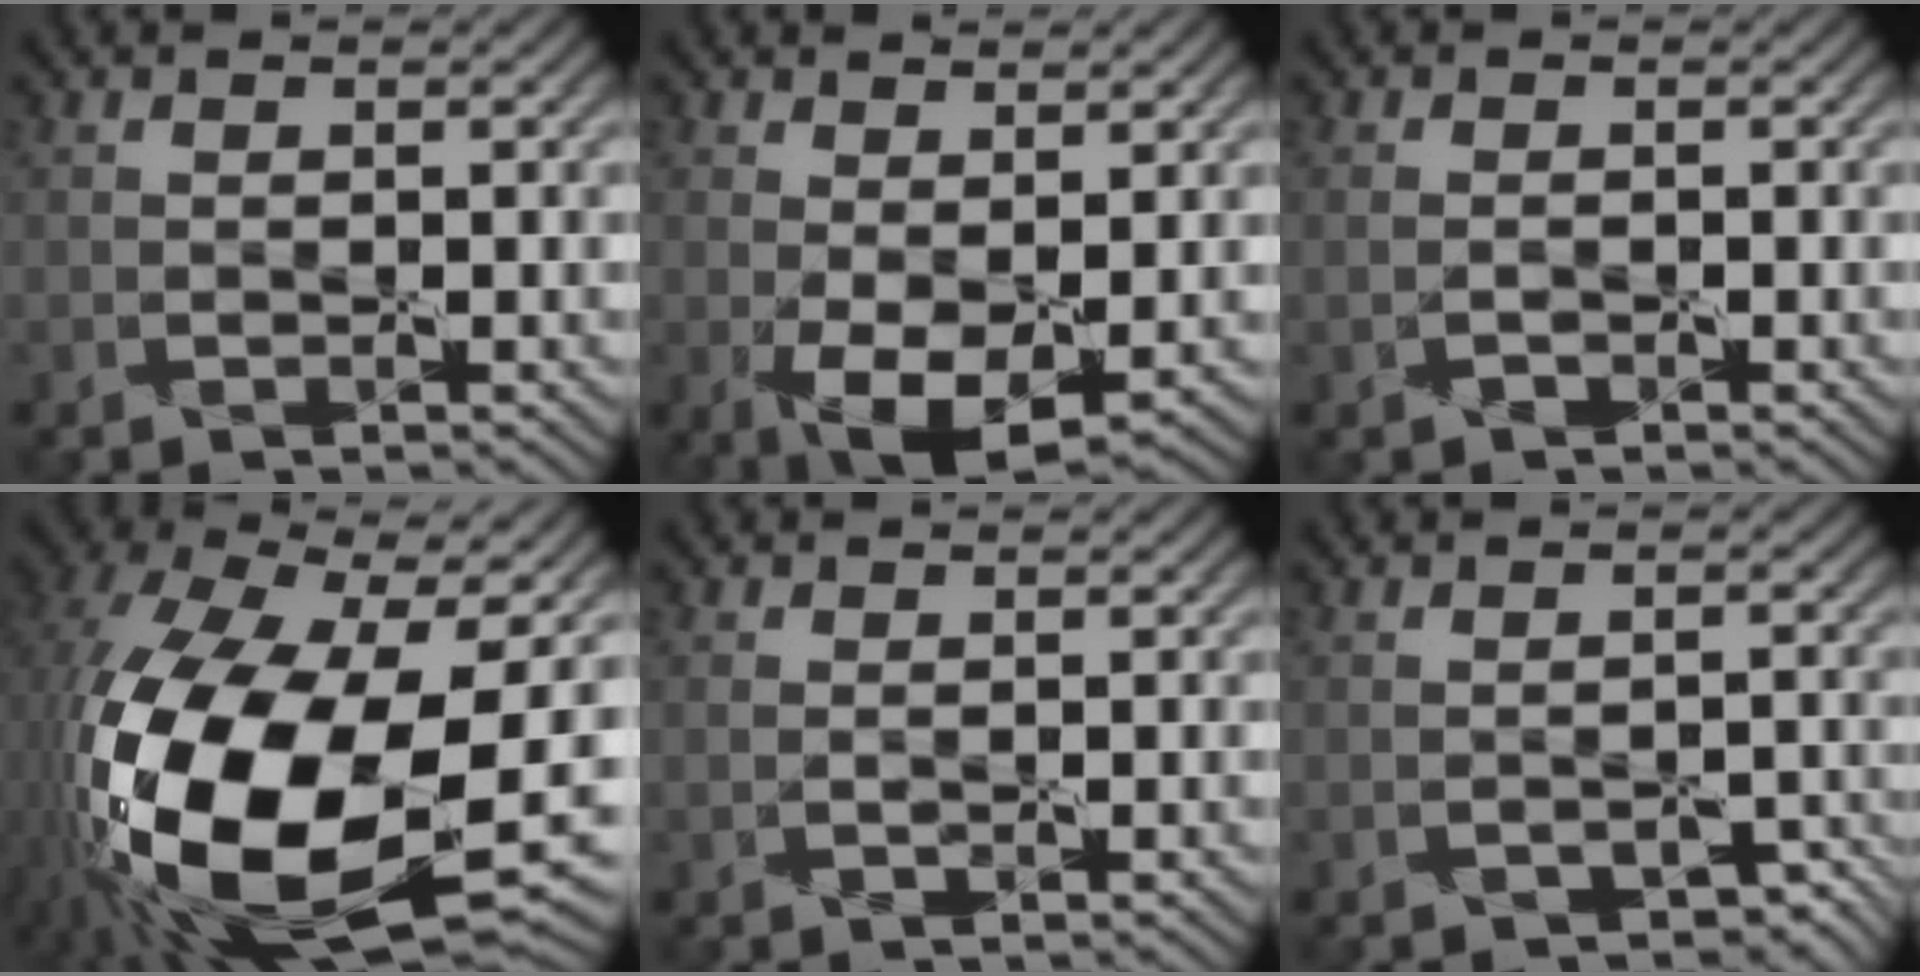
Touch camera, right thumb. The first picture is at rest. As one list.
[{"total": 5.9, "force": [-0.2, 3.0, 5.0], "torque": [-0.110, -0.011, 0.002]}, {"total": 1.2, "force": [-0.5, 0.7, 0.8], "torque": [-0.019, -0.002, -0.008]}, {"total": 21.8, "force": [-5.1, 11.2, 18.0], "torque": [-0.421, -0.060, -0.065]}, {"total": 1.0, "force": [-0.1, 0.6, 0.8], "torque": [-0.020, -0.002, 0.001]}, {"total": 3.5, "force": [-2.2, 2.0, 1.8], "torque": [-0.030, -0.005, -0.020]}]